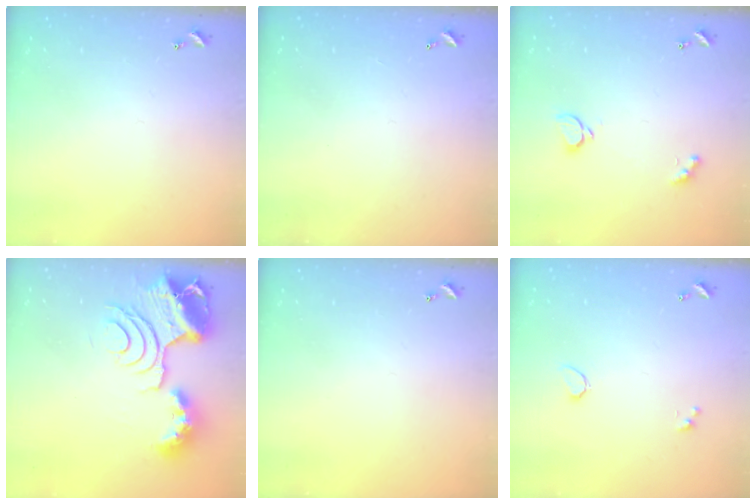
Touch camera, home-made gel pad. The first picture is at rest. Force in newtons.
{"total": 2.8, "press": 2.8, "slide": 0.1}
{"total": 1.8, "press": 1.6, "slide": 0.8}
{"total": 14.3, "press": 14.2, "slide": 1.1}
{"total": 0.0}
{"total": 0.8, "press": 0.7, "slide": 0.4}